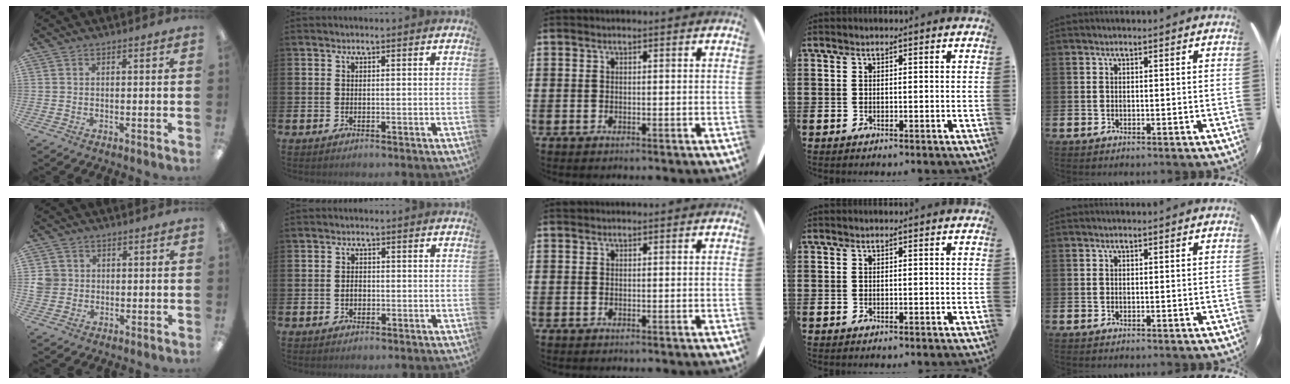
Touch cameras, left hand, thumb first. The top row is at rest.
{"thumb": {"total": 4.2, "force": [0.7, 4.0, 0.8], "torque": [-0.015, 0.006, 0.013]}, "index": {"total": 1.4, "force": [-0.2, 1.0, 0.9], "torque": [-0.007, 0.004, -0.007]}}